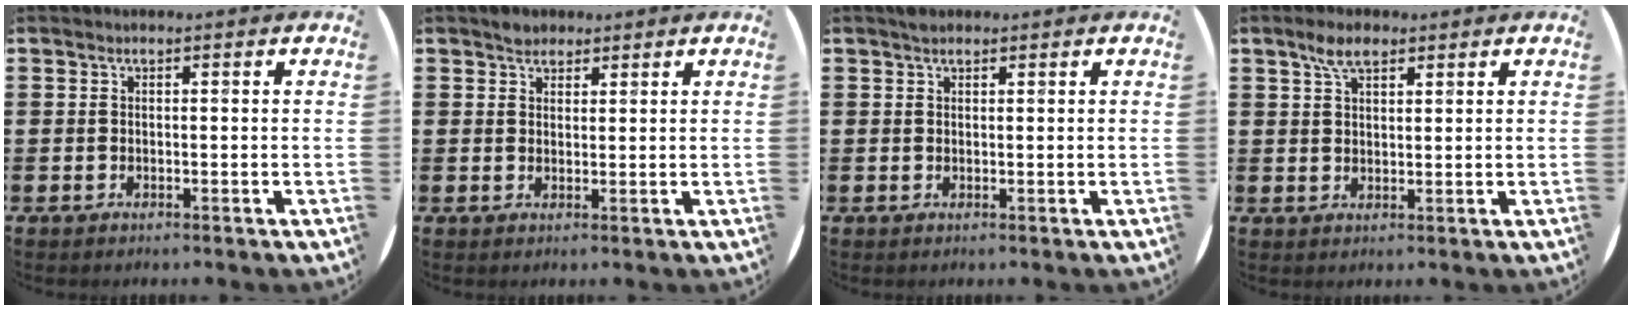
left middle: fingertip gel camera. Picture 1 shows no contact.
{"total": 2.0, "force": [1.8, 0.9, 0.1], "torque": [0.005, 0.001, 0.034]}
{"total": 0.9, "force": [0.8, 0.4, 0.2], "torque": [-0.005, 0.003, 0.016]}
{"total": 4.0, "force": [2.8, 1.7, 2.3], "torque": [-0.042, 0.005, 0.049]}